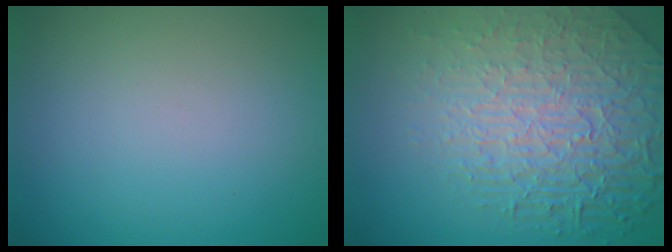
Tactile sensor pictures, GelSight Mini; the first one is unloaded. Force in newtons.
{"total": 8.9, "press": 6.1, "slide": 6.6}